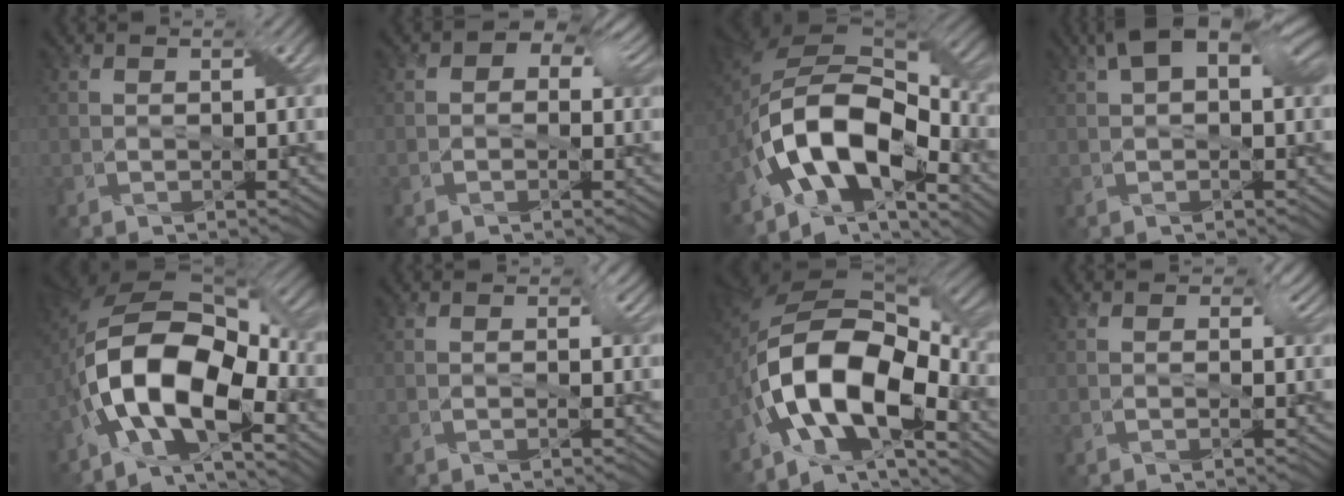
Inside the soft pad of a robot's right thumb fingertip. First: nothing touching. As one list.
[{"total": 5.1, "force": [1.5, 3.8, 3.1], "torque": [-0.029, 0.025, -0.014]}, {"total": 14.4, "force": [-6.6, 6.7, 10.9], "torque": [-0.197, 0.005, -0.144]}, {"total": 7.4, "force": [3.1, 3.6, 5.6], "torque": [-0.085, 0.016, 0.040]}, {"total": 14.1, "force": [-4.9, 6.2, 11.7], "torque": [-0.220, -0.002, -0.103]}, {"total": 2.1, "force": [0.6, 1.7, 1.2], "torque": [-0.006, 0.013, -0.011]}, {"total": 15.1, "force": [-6.3, 6.9, 11.9], "torque": [-0.217, -0.005, -0.130]}, {"total": 2.8, "force": [0.8, 2.2, 1.6], "torque": [-0.010, 0.012, -0.010]}]